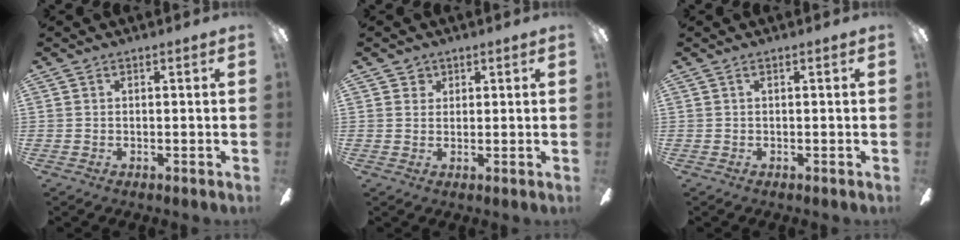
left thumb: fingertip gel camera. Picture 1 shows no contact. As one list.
[{"total": 2.5, "force": [1.4, 2.1, 0.2], "torque": [-0.001, 0.002, 0.025]}, {"total": 0.0}]